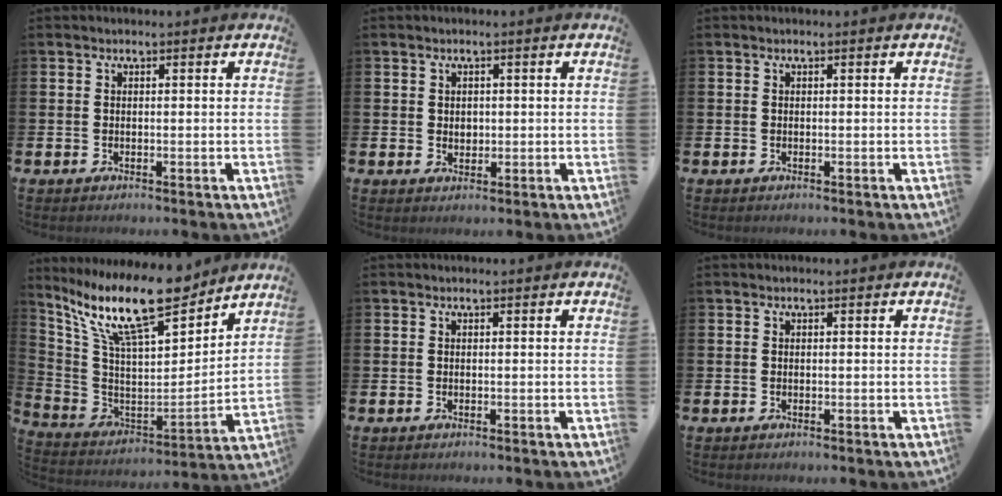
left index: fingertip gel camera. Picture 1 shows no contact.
{"total": 1.4, "force": [0.8, 1.1, 0.5], "torque": [0.009, -0.001, 0.009]}
{"total": 0.0}
{"total": 15.4, "force": [12.2, 3.6, 8.6], "torque": [-0.193, -0.063, 0.214]}
{"total": 0.0}
{"total": 0.0}